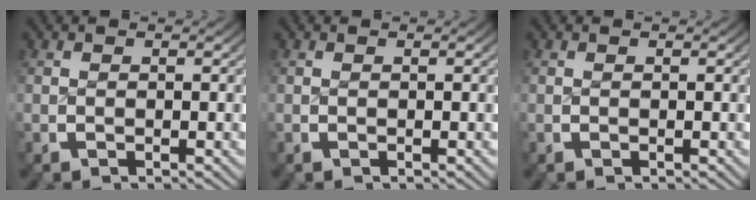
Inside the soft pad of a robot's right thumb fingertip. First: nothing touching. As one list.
[{"total": 0.0}, {"total": 0.0}]